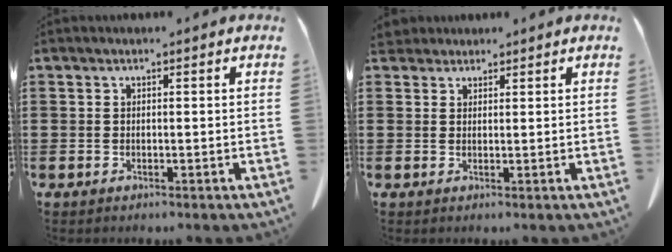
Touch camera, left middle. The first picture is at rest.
{"total": 2.2, "force": [2.0, 1.0, 0.4], "torque": [-0.014, 0.005, 0.040]}